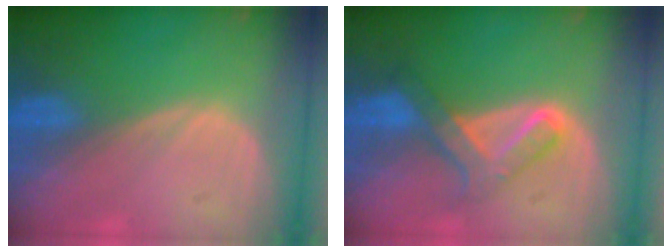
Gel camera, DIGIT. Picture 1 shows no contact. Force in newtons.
{"total": 6.4, "press": 6.0, "slide": 2.1}